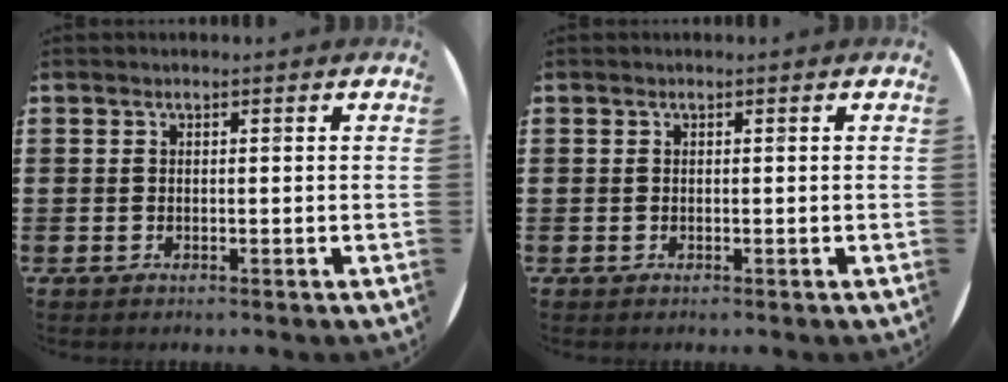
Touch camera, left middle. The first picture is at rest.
{"total": 0.0}